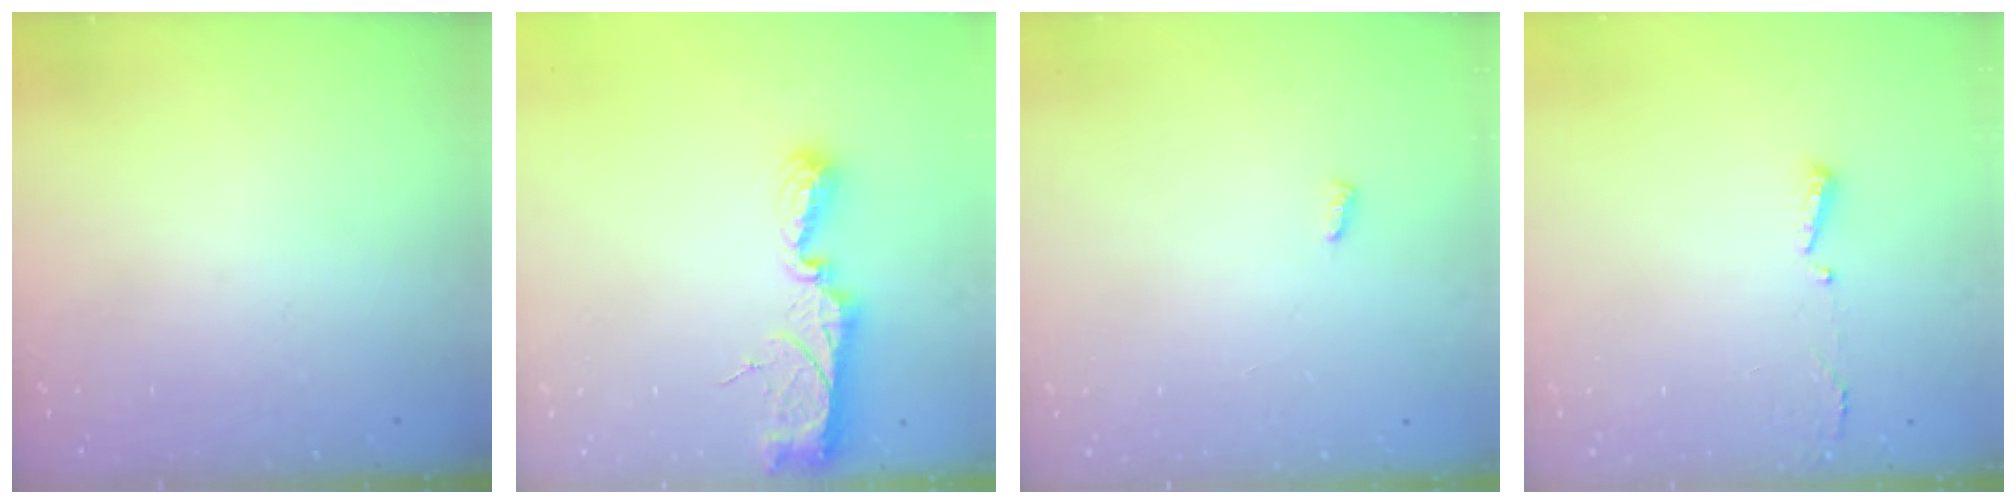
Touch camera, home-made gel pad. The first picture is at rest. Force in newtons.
{"total": 9.8, "press": 9.7, "slide": 0.9}
{"total": 2.8, "press": 2.8, "slide": 0.4}
{"total": 2.9, "press": 2.8, "slide": 0.6}